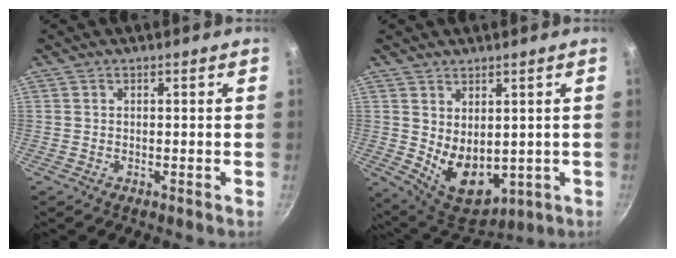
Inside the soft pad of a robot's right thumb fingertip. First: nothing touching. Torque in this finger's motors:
{"motor_torque": [-0.30, 0.64, 0.08, 0.03, 0.30]}